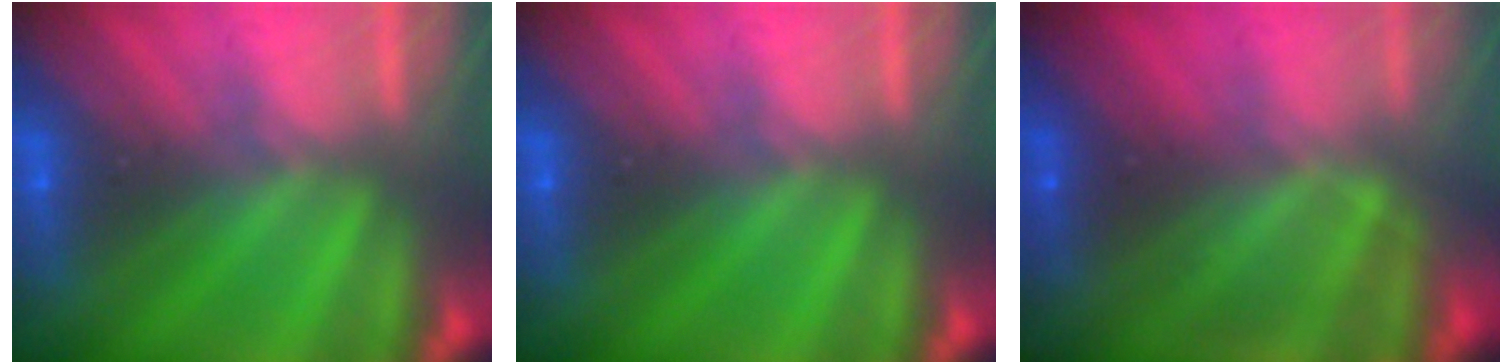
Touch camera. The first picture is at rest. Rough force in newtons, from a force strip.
{"total": 0.0}
{"total": 1.7}